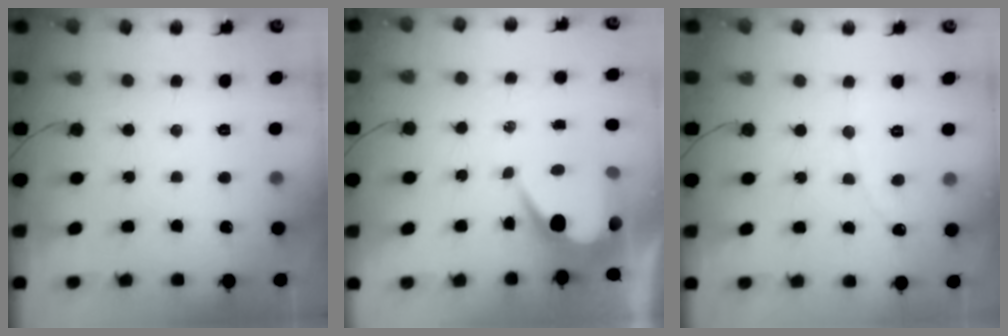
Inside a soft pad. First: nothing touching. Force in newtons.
{"total": 8.2, "press": 8.1, "slide": 0.5}
{"total": 1.8, "press": 1.8, "slide": 0.1}